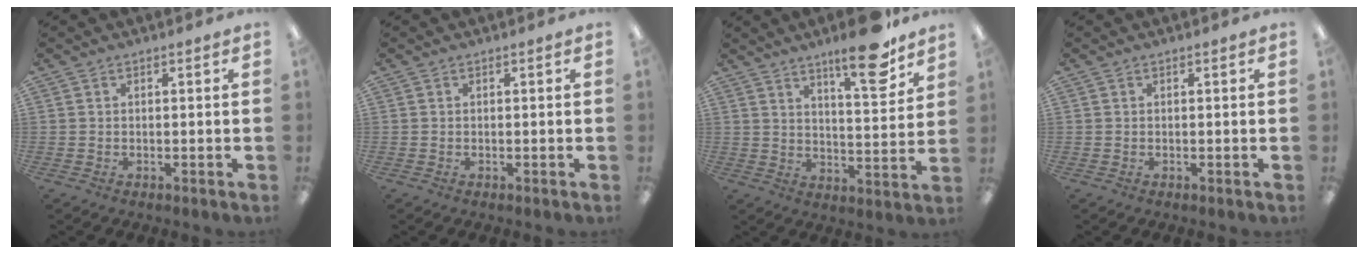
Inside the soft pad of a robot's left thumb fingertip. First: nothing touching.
{"total": 0.0}
{"total": 14.0, "force": [10.2, 3.3, 9.1], "torque": [-0.120, -0.067, 0.162]}
{"total": 0.0}